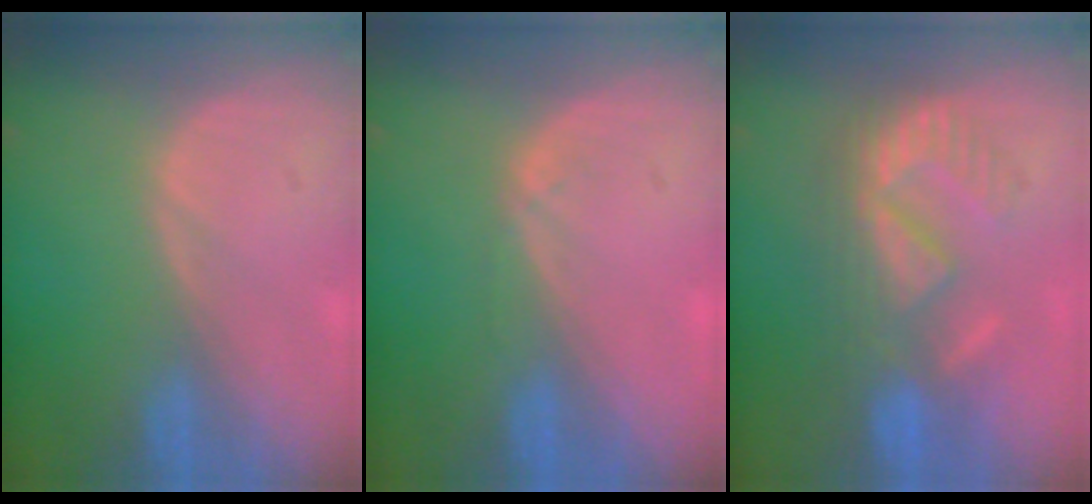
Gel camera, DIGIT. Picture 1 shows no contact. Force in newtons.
{"total": 0.9, "press": 0.8, "slide": 0.2}
{"total": 8.7, "press": 8.5, "slide": 1.6}